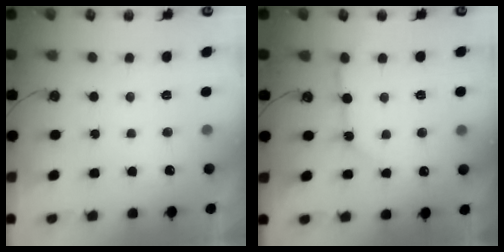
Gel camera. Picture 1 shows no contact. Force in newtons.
{"total": 7.8, "press": 7.8, "slide": 0.7}